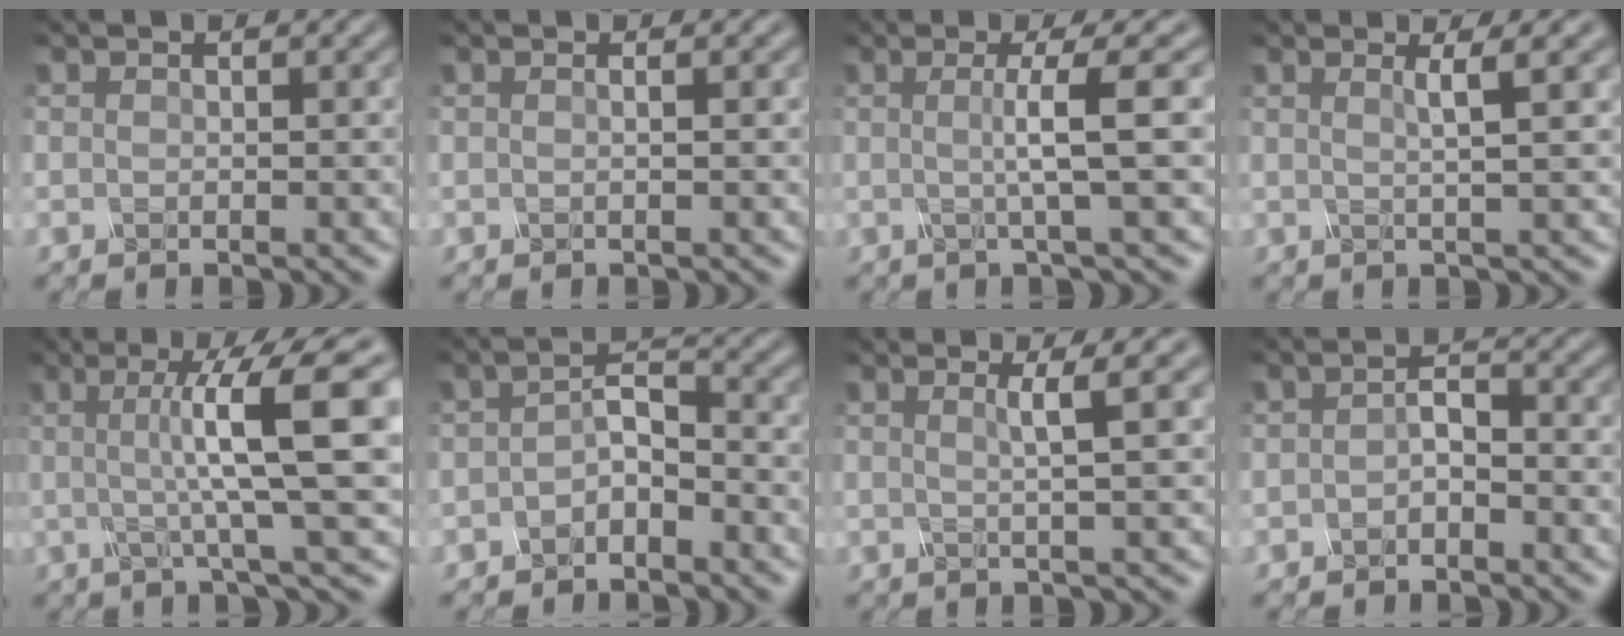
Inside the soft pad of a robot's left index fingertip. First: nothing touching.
{"total": 1.0, "force": [0.1, 0.4, 0.9], "torque": [-0.007, 0.000, -0.009]}
{"total": 4.4, "force": [0.3, 0.6, 4.4], "torque": [-0.072, 0.004, -0.005]}
{"total": 3.0, "force": [1.0, 0.6, 2.8], "torque": [-0.037, 0.010, 0.009]}
{"total": 10.1, "force": [1.2, 1.7, 9.9], "torque": [-0.126, 0.010, 0.017]}
{"total": 2.5, "force": [-1.3, 1.0, 1.8], "torque": [-0.031, 0.011, -0.029]}
{"total": 3.3, "force": [1.1, 0.5, 3.1], "torque": [-0.044, 0.011, 0.011]}
{"total": 1.7, "force": [-0.7, 0.8, 1.3], "torque": [-0.023, 0.005, -0.016]}